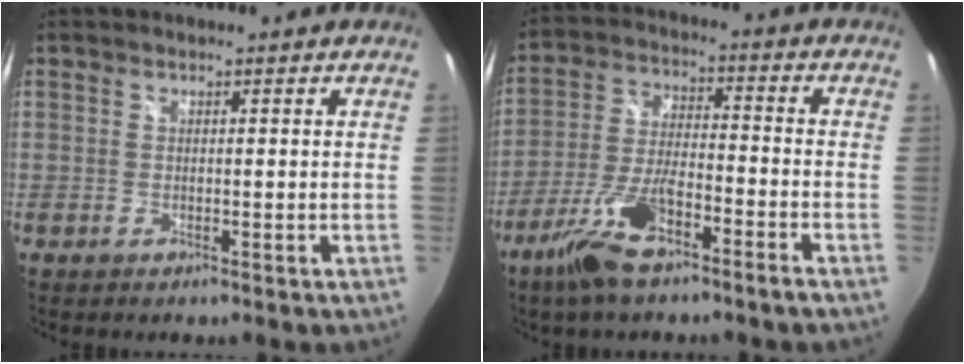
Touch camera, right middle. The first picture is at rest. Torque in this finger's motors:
{"motor_torque": [1.10, -1.04, 0.69, 0.21]}